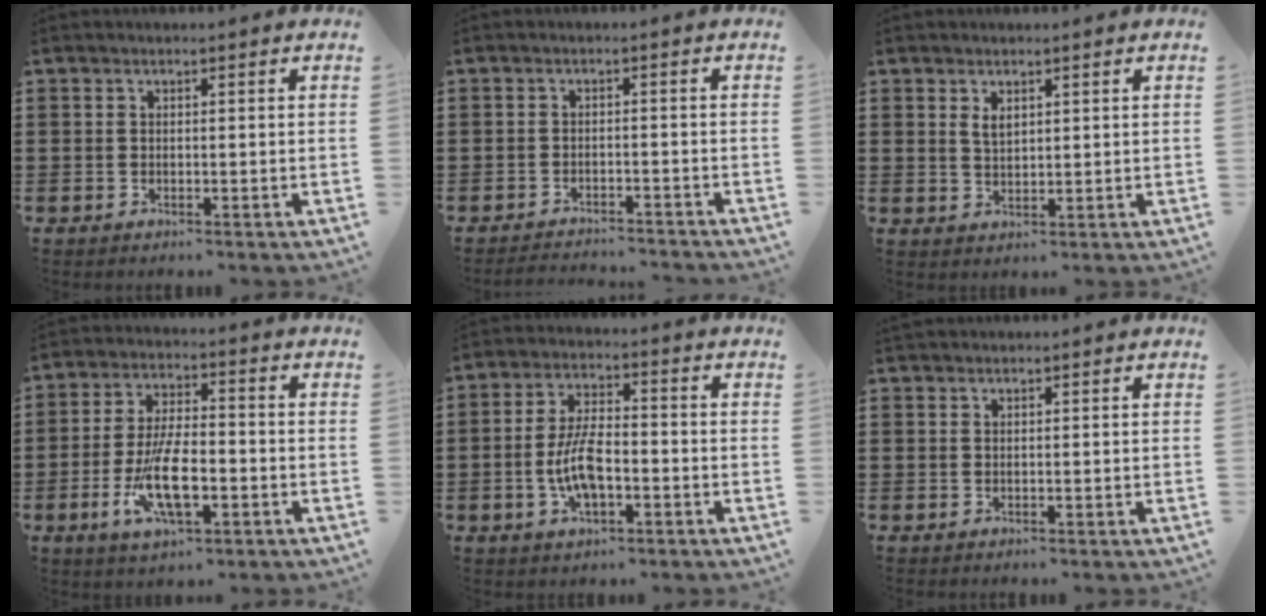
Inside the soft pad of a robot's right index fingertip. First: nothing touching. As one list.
[{"total": 2.3, "force": [-2.3, 0.0, 0.0], "torque": [-0.006, 0.000, -0.050]}, {"total": 2.0, "force": [1.2, 1.1, 1.2], "torque": [-0.027, 0.003, 0.022]}, {"total": 10.5, "force": [-3.1, 3.7, 9.3], "torque": [-0.197, -0.016, -0.055]}, {"total": 7.6, "force": [-1.9, 3.0, 6.8], "torque": [-0.150, -0.004, -0.040]}, {"total": 1.2, "force": [1.1, 0.3, -0.1], "torque": [0.000, 0.002, 0.023]}]